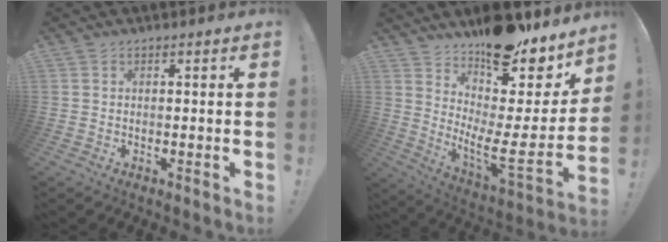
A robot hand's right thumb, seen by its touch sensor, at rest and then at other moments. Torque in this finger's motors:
{"motor_torque": [0.57, 4.44, 1.76, 1.01, 0.14]}